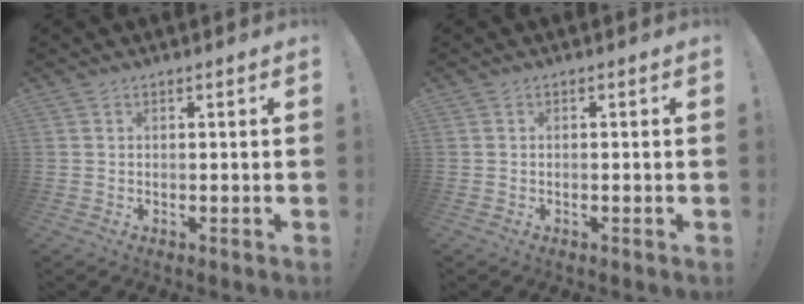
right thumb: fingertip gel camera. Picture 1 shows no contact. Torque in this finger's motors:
{"motor_torque": [-0.04, 0.00, -0.04, 0.01, -0.08]}